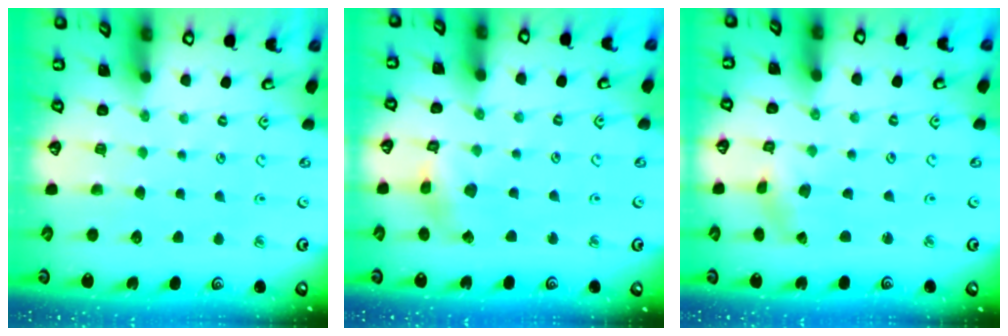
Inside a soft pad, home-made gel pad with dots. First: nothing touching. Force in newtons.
{"total": 3.7, "press": 3.7, "slide": 0.3}
{"total": 1.1, "press": 1.0, "slide": 0.1}